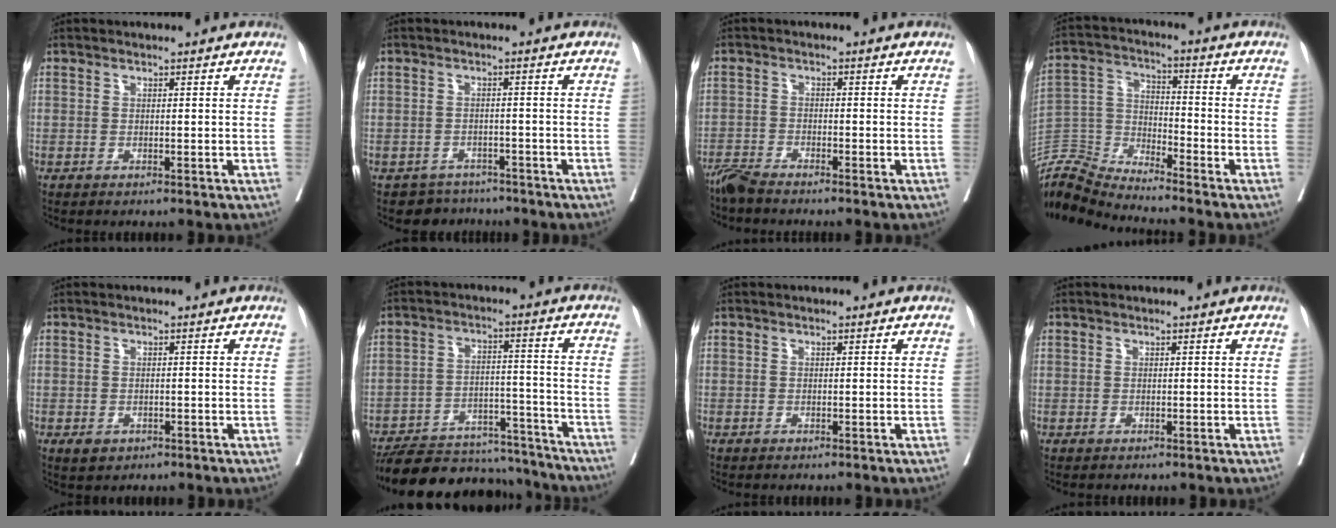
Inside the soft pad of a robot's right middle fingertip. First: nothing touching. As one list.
[{"total": 3.1, "force": [-2.6, 1.5, -0.7], "torque": [0.014, 0.007, -0.042]}, {"total": 3.1, "force": [-2.9, -0.1, 0.9], "torque": [-0.017, -0.011, -0.060]}, {"total": 9.1, "force": [-9.0, -0.9, -0.5], "torque": [0.003, 0.032, -0.179]}, {"total": 1.3, "force": [-0.4, 0.9, 0.9], "torque": [-0.014, -0.001, 0.003]}, {"total": 18.6, "force": [-17.1, 5.0, 5.2], "torque": [-0.096, 0.011, -0.246]}, {"total": 0.0}, {"total": 0.6, "force": [0.6, -0.2, 0.0], "torque": [0.009, 0.003, 0.006]}]